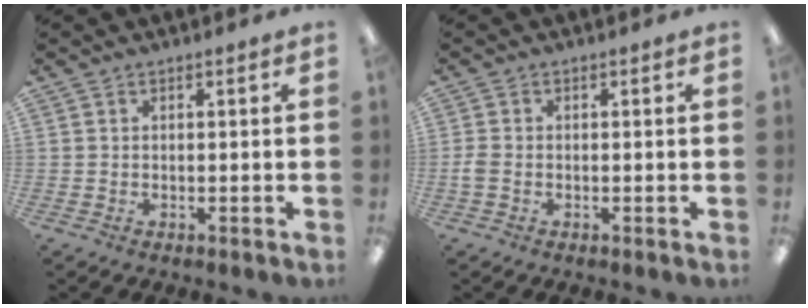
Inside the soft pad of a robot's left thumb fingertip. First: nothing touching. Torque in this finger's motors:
{"motor_torque": [-0.06, 0.07, 0.29, -0.29, 0.00]}